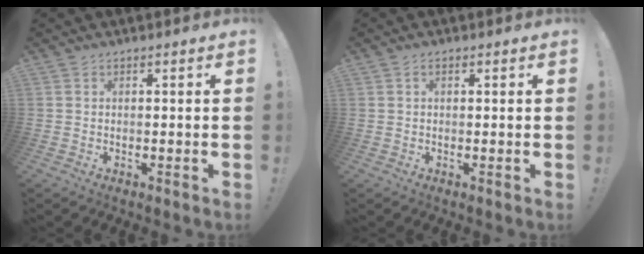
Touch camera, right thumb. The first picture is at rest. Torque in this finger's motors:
{"motor_torque": [-0.16, -0.05, 0.09, 0.25, 0.14]}